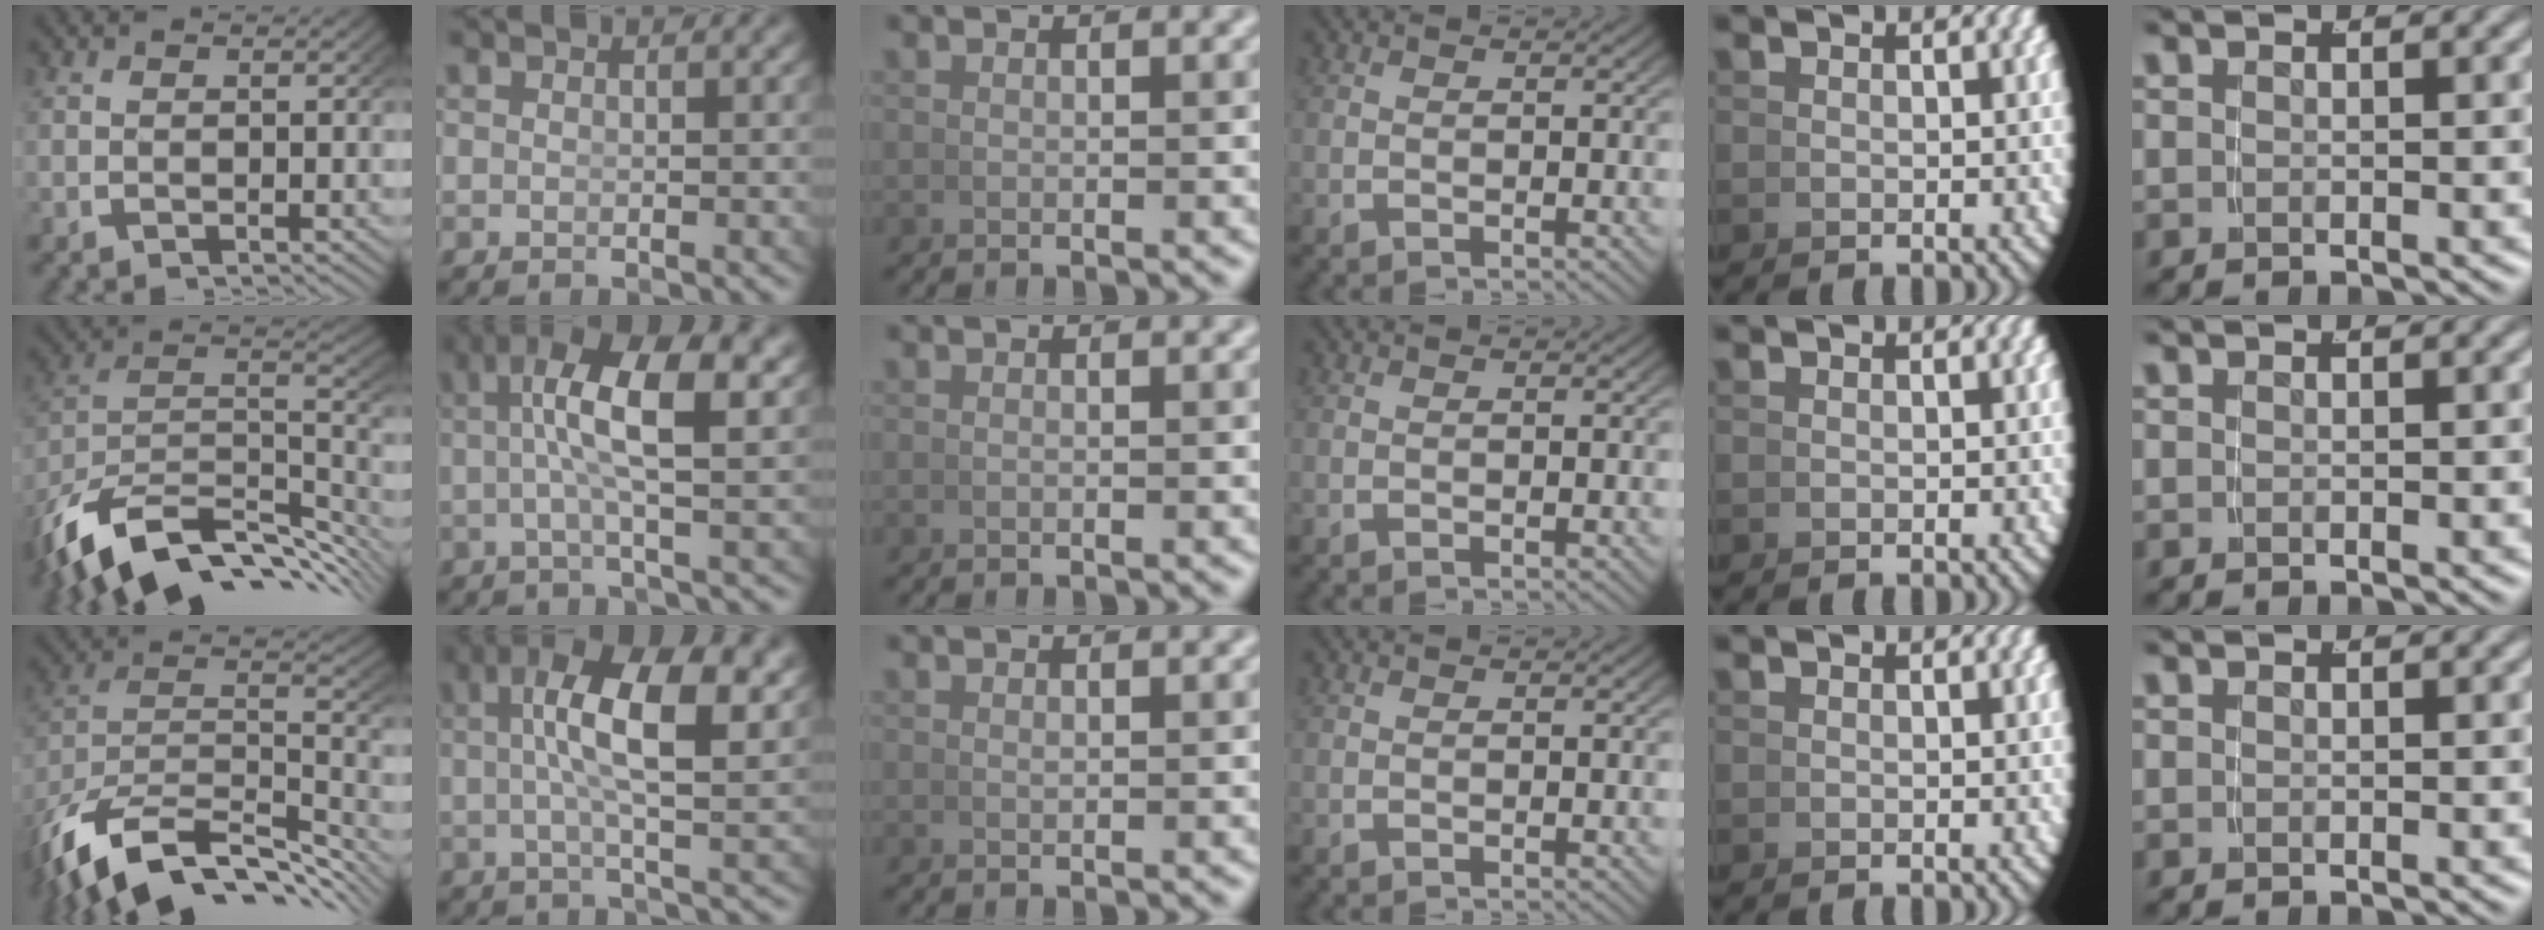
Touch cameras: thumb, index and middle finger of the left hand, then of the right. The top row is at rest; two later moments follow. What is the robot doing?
{"motion": "lift_and_place", "object": "cup"}